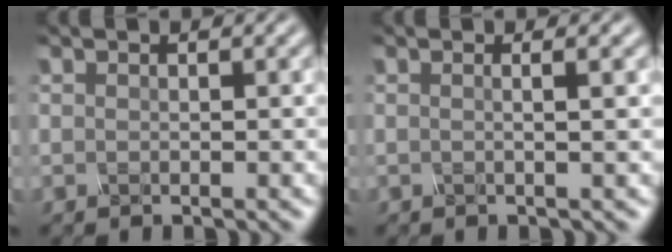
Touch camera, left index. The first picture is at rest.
{"total": 2.4, "force": [0.4, 1.1, 2.1], "torque": [-0.017, 0.006, -0.025]}